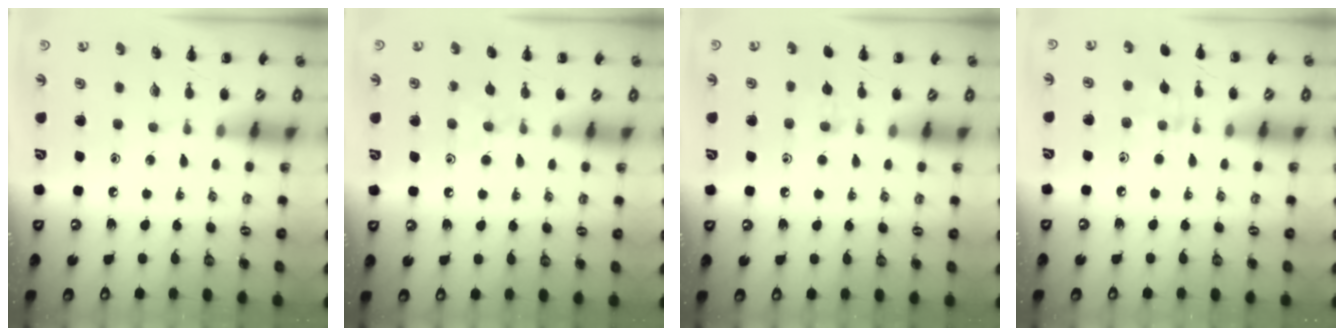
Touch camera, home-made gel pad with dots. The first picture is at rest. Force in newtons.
{"total": 7.0, "press": 6.8, "slide": 1.8}
{"total": 5.6, "press": 5.5, "slide": 1.3}
{"total": 5.8, "press": 5.5, "slide": 1.9}